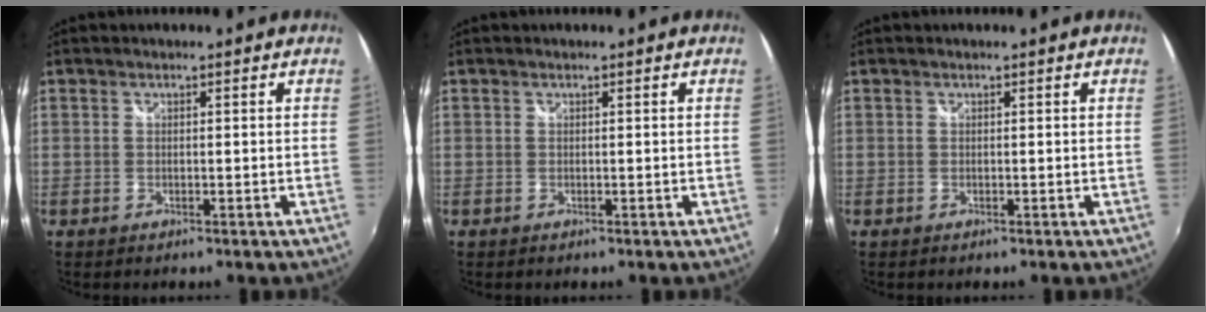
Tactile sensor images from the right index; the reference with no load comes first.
{"total": 0.0}
{"total": 0.0}